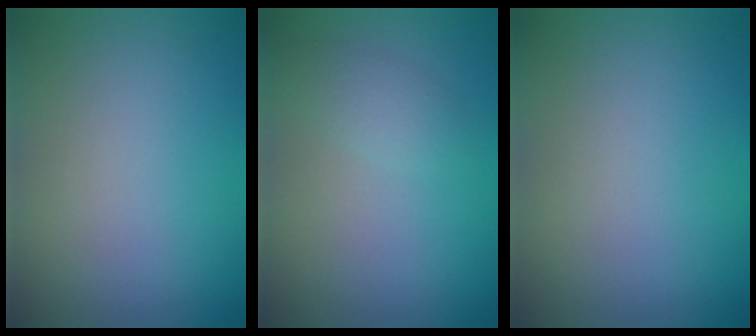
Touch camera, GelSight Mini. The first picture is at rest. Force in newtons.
{"total": 1.6, "press": 1.6, "slide": 0.0}
{"total": 0.0}